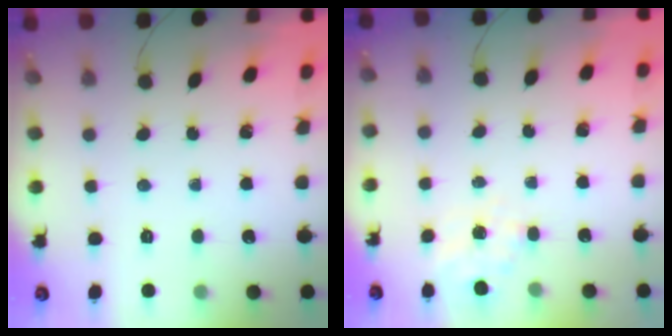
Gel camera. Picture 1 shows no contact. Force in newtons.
{"total": 4.7, "press": 4.5, "slide": 1.3}